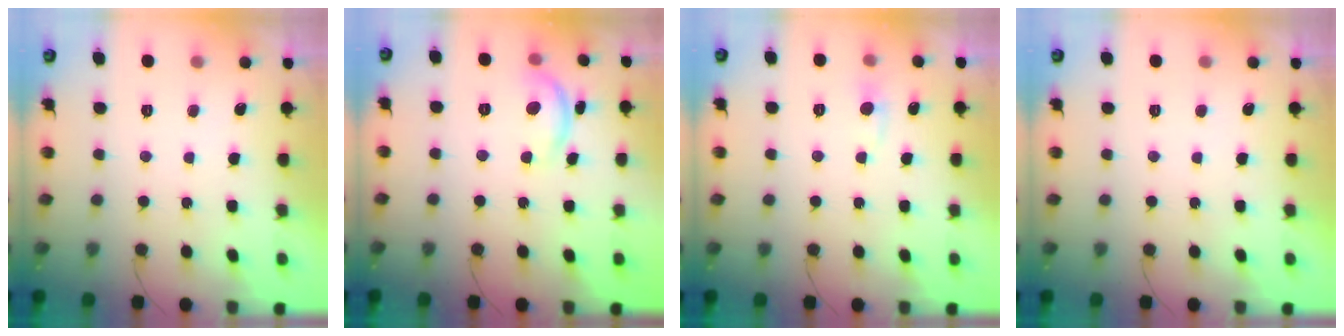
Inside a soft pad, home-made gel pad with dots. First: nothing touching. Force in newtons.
{"total": 9.3, "press": 9.3, "slide": 0.6}
{"total": 4.4, "press": 4.3, "slide": 0.5}
{"total": 0.0}